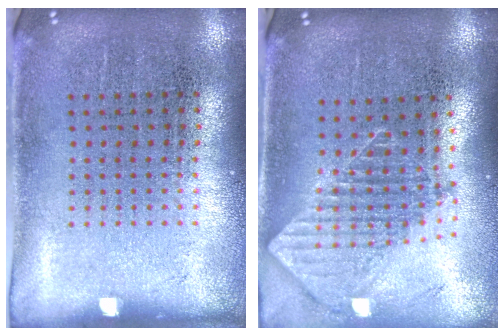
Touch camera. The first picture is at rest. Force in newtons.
{"total": 1.8, "press": 1.5, "slide": 1.1}